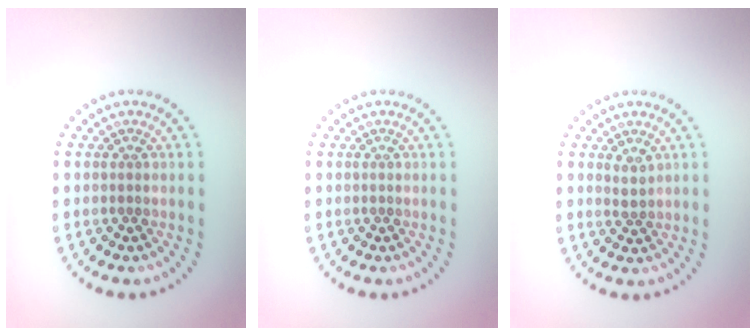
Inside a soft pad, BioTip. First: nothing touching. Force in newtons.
{"total": 0.0}
{"total": 1.3, "press": 1.0, "slide": 0.8}